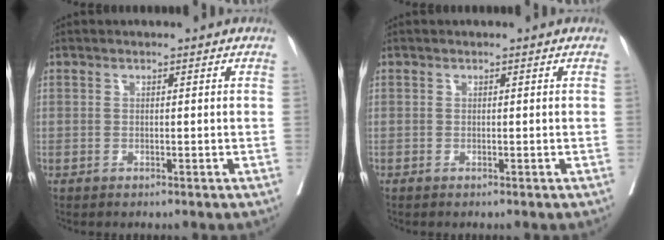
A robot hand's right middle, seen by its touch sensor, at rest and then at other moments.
{"total": 0.0}